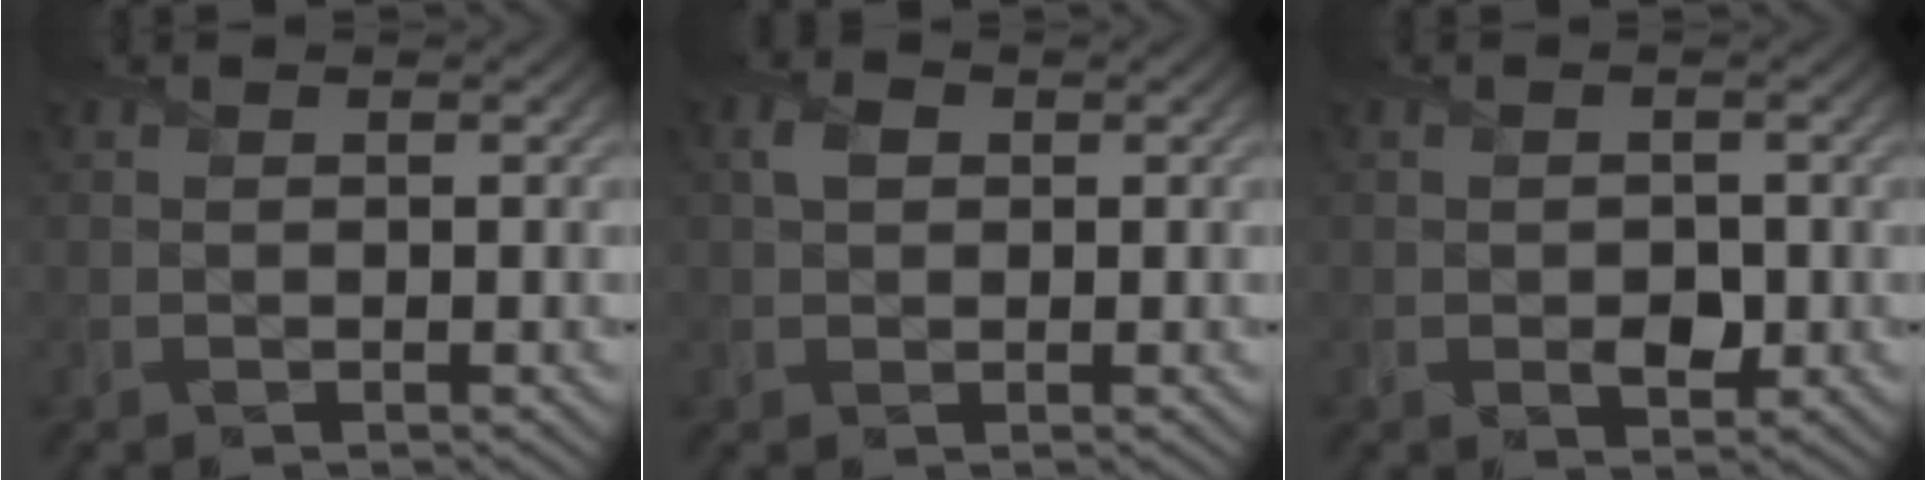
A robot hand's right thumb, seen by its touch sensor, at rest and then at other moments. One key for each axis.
{"total": 2.0, "fx": 0.6, "fy": 1.6, "fz": 1.1, "tx": -0.028, "ty": 0.007, "tz": 0.008}
{"total": 2.0, "fx": -0.4, "fy": 1.6, "fz": 1.3, "tx": -0.022, "ty": -0.008, "tz": -0.007}